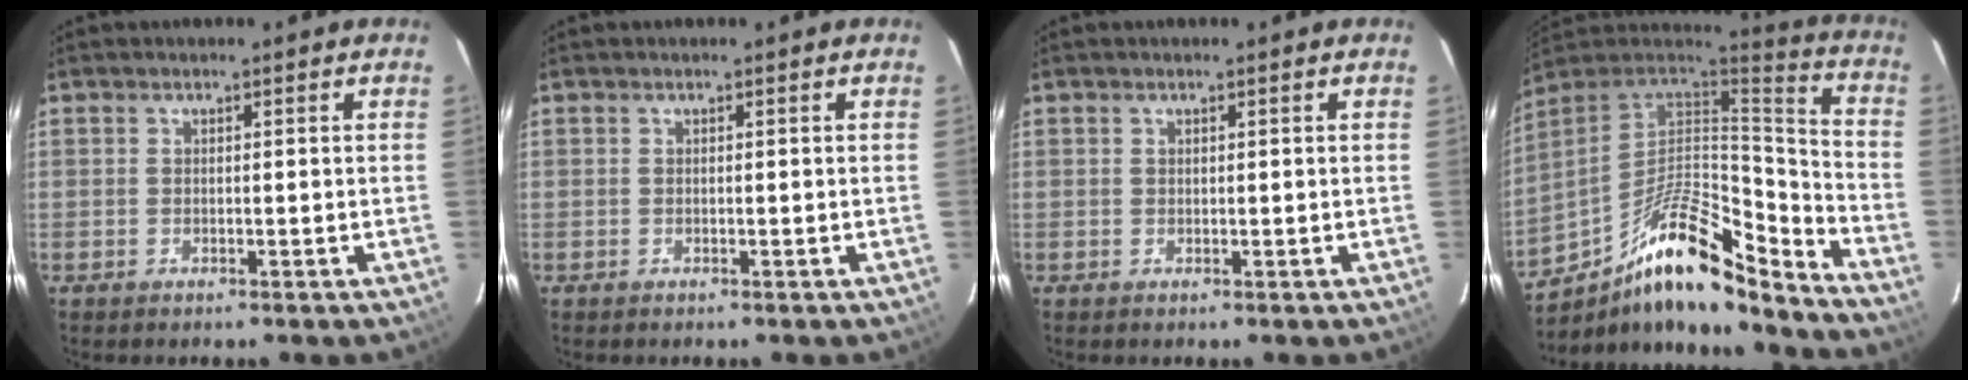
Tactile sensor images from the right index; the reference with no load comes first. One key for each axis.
{"total": 0.0}
{"total": 0.0}
{"total": 21.3, "fx": -13.9, "fy": 5.9, "fz": 15.1, "tx": -0.258, "ty": 0.002, "tz": -0.244}